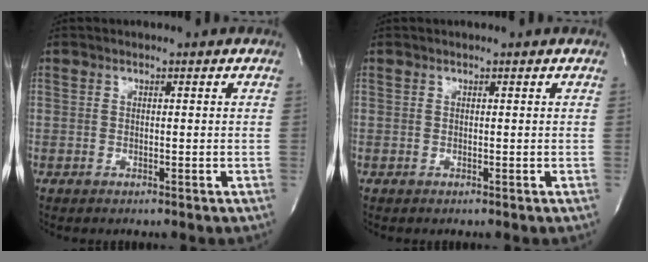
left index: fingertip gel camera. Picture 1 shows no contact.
{"total": 0.7, "force": [0.7, 0.0, 0.2], "torque": [-0.005, 0.006, 0.008]}